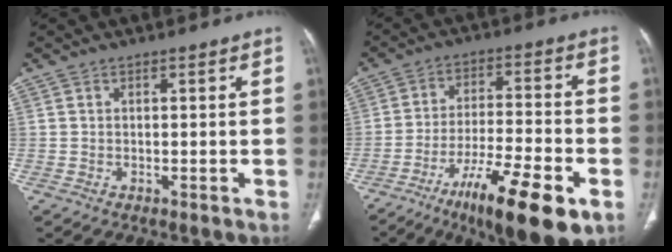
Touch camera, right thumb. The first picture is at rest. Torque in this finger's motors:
{"motor_torque": [1.87, 2.59, 0.15, -0.20, 0.13]}